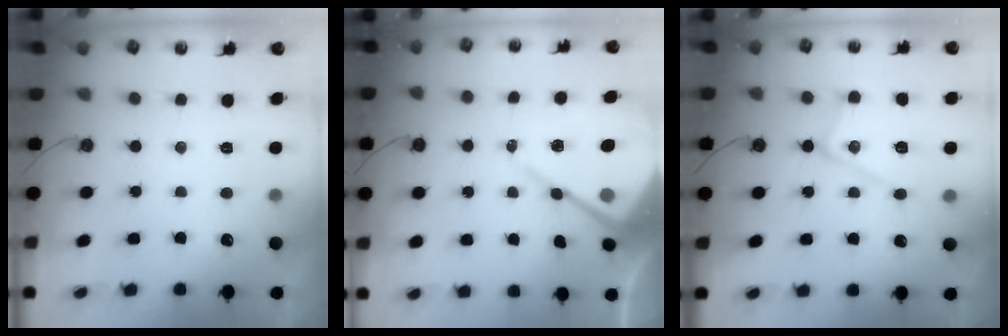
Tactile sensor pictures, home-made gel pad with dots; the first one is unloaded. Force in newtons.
{"total": 13.7, "press": 13.6, "slide": 1.2}
{"total": 14.0, "press": 13.9, "slide": 1.1}